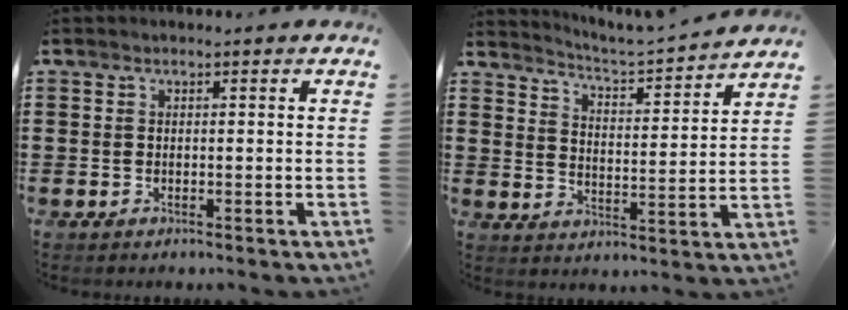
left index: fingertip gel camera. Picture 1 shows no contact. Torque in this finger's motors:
{"motor_torque": [2.14, 0.00, 0.00, 0.00]}